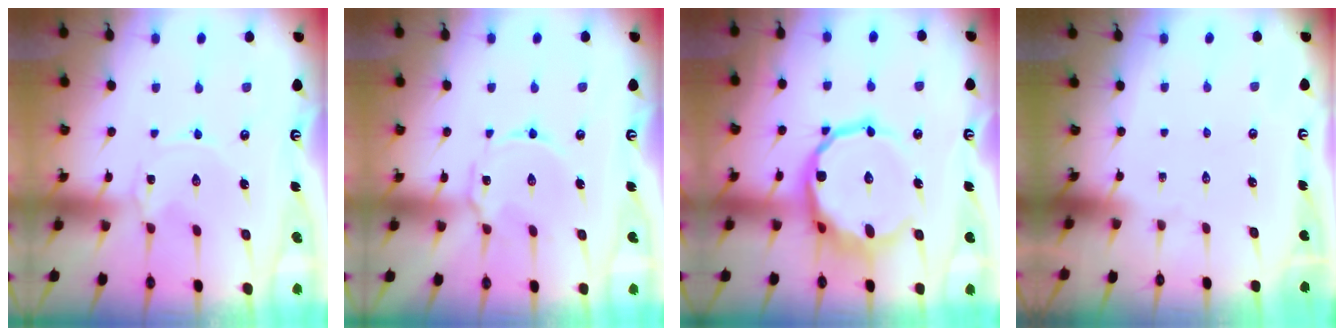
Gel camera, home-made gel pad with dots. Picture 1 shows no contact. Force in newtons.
{"total": 5.8, "press": 5.8, "slide": 0.5}
{"total": 13.7, "press": 13.2, "slide": 3.8}
{"total": 0.0}